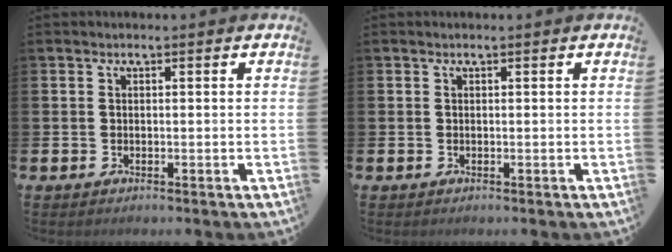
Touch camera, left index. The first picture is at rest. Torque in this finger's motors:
{"motor_torque": [0.29, -0.07, -0.02, -0.01]}